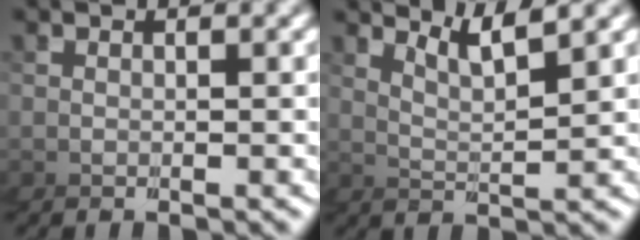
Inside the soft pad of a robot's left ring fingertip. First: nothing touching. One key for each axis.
{"total": 5.9, "fx": 4.6, "fy": -2.7, "fz": -2.5, "tx": -0.004, "ty": 0.023, "tz": 0.064}